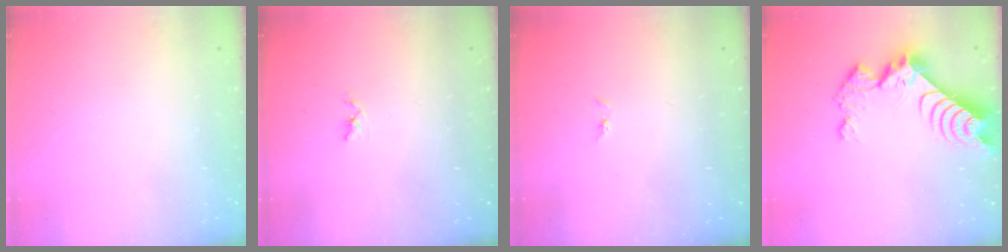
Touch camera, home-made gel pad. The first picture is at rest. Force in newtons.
{"total": 1.8, "press": 1.7, "slide": 0.3}
{"total": 0.7, "press": 0.7, "slide": 0.1}
{"total": 9.0, "press": 9.0, "slide": 0.8}